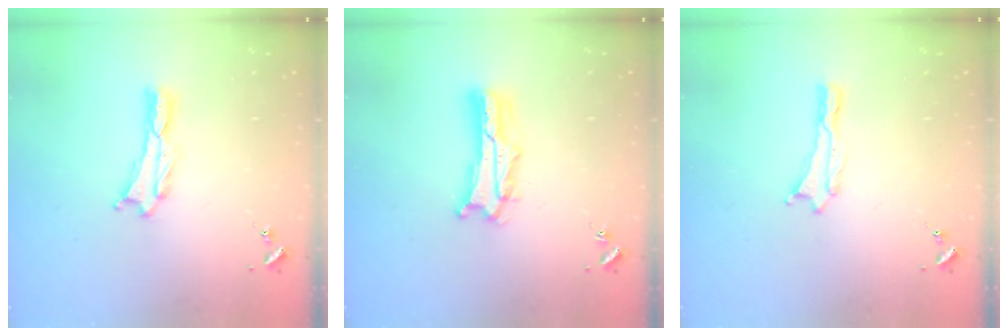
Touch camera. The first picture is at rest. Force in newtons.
{"total": 5.0, "press": 5.0, "slide": 0.6}
{"total": 0.0}